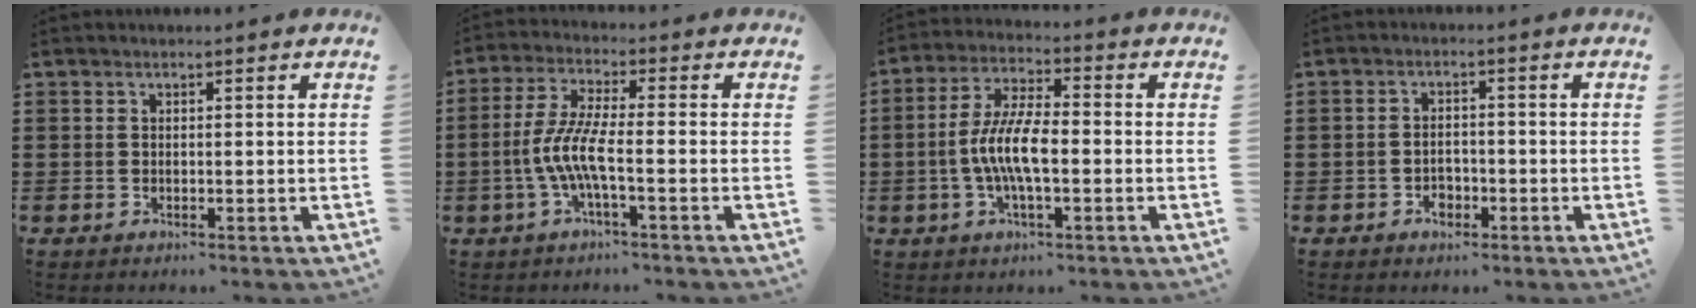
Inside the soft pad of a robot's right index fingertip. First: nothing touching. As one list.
[{"total": 6.9, "force": [-2.3, 1.1, 6.4], "torque": [-0.153, -0.015, -0.054]}, {"total": 8.1, "force": [-1.7, 2.5, 7.5], "torque": [-0.168, -0.010, -0.038]}, {"total": 3.0, "force": [-1.6, 2.0, 1.6], "torque": [-0.032, 0.004, -0.032]}]